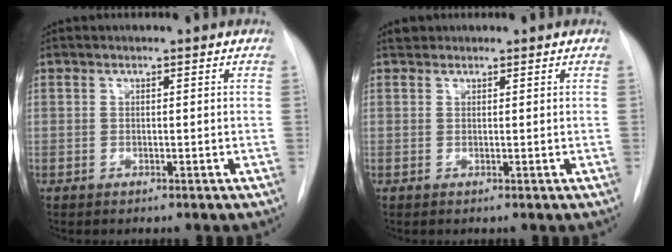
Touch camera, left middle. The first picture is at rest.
{"total": 1.0, "force": [0.8, 0.5, 0.0], "torque": [-0.002, 0.008, 0.013]}